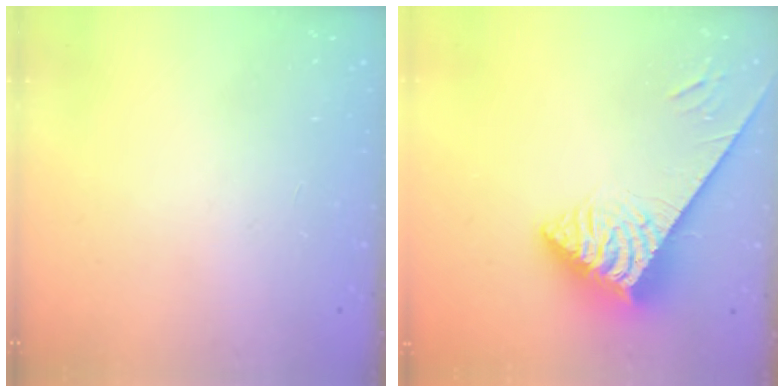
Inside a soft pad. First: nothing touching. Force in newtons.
{"total": 4.9, "press": 4.9, "slide": 0.4}